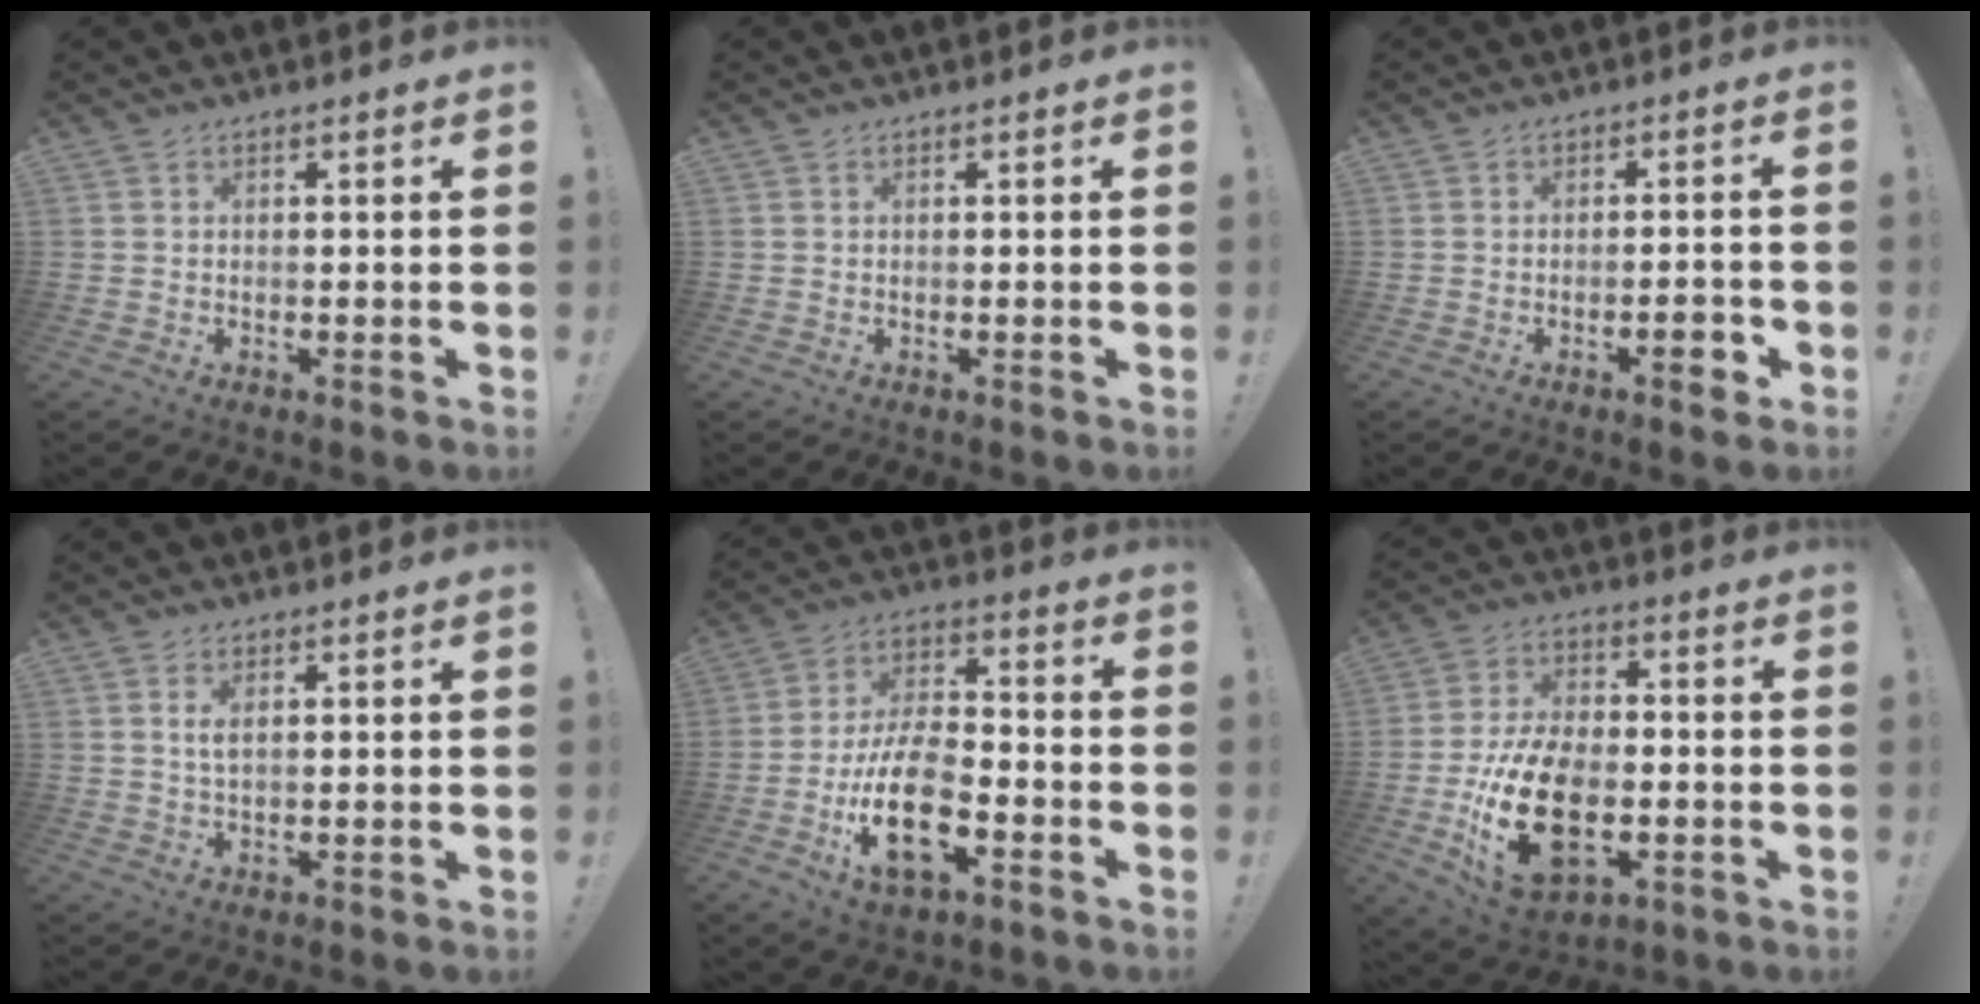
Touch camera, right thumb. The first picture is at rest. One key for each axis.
{"total": 0.0}
{"total": 5.0, "fx": -2.4, "fy": 1.6, "fz": 4.1, "tx": -0.053, "ty": 0.007, "tz": -0.039}
{"total": 2.6, "fx": 1.0, "fy": 0.9, "fz": 2.2, "tx": -0.035, "ty": -0.003, "tz": 0.014}
{"total": 17.8, "fx": -6.8, "fy": 8.7, "fz": 13.9, "tx": -0.278, "ty": 0.032, "tz": -0.112}
{"total": 21.1, "fx": -5.8, "fy": 13.1, "fz": 15.5, "tx": -0.284, "ty": 0.029, "tz": -0.091}